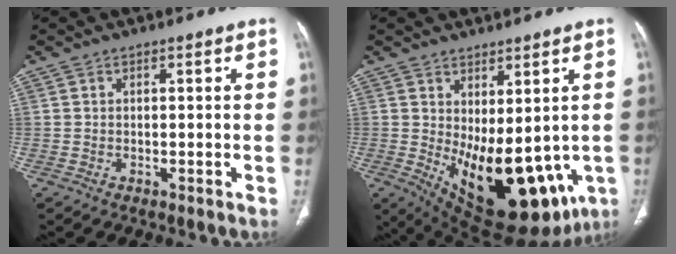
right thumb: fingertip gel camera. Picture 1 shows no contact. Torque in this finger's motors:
{"motor_torque": [2.33, 2.68, 1.90, -0.45, 0.18]}